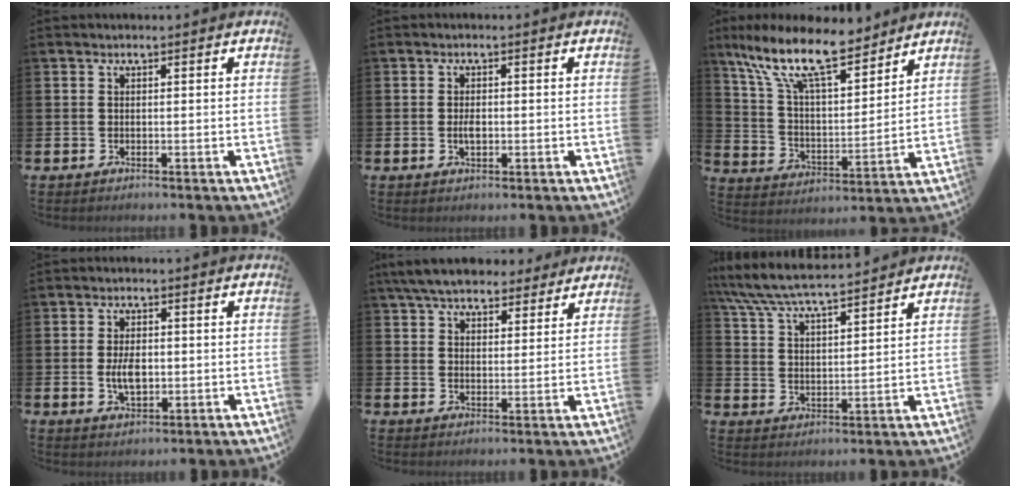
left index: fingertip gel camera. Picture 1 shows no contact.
{"total": 1.8, "force": [-0.2, 0.9, 1.5], "torque": [-0.018, -0.002, -0.007]}
{"total": 13.1, "force": [10.2, 4.1, 7.1], "torque": [-0.162, -0.051, 0.179]}
{"total": 4.1, "force": [-0.2, 2.3, 3.4], "torque": [-0.053, 0.001, -0.006]}
{"total": 6.9, "force": [6.3, 2.0, 1.8], "torque": [-0.056, -0.020, 0.117]}
{"total": 7.0, "force": [6.7, 0.6, 2.0], "torque": [-0.067, -0.040, 0.118]}